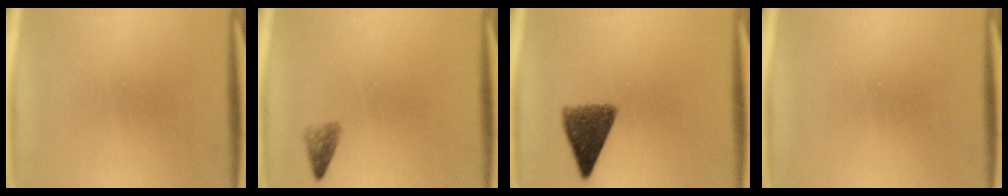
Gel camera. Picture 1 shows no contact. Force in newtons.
{"total": 1.7}
{"total": 7.0}
{"total": 0.0}